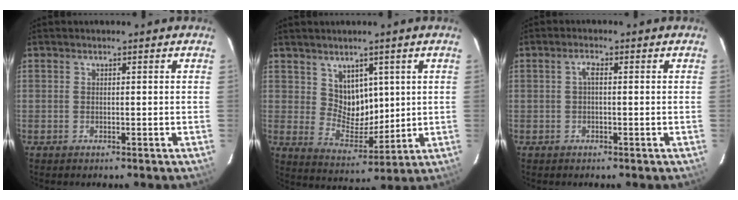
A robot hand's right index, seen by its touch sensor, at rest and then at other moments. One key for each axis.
{"total": 7.4, "fx": 3.3, "fy": 5.8, "fz": 3.2, "tx": -0.050, "ty": -0.002, "tz": 0.073}
{"total": 1.5, "fx": 0.0, "fy": 0.5, "fz": 1.4, "tx": -0.029, "ty": 0.007, "tz": -0.002}